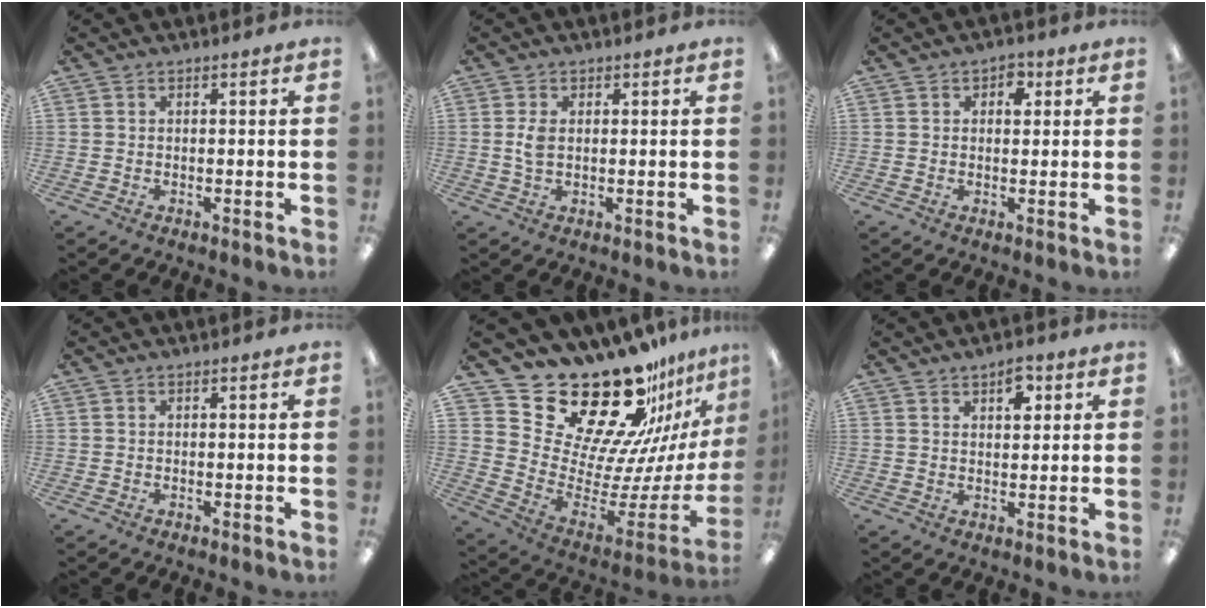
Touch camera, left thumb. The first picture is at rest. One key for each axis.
{"total": 3.4, "fx": 0.4, "fy": 2.1, "fz": 2.6, "tx": -0.053, "ty": 0.001, "tz": 0.002}
{"total": 3.3, "fx": 1.5, "fy": 2.1, "fz": 2.0, "tx": -0.019, "ty": -0.002, "tz": 0.019}
{"total": 0.0}
{"total": 28.1, "fx": 21.6, "fy": 12.0, "fz": 13.3, "tx": -0.204, "ty": -0.172, "tz": 0.404}
{"total": 4.5, "fx": 2.7, "fy": 2.3, "fz": 2.7, "tx": -0.026, "ty": -0.008, "tz": 0.042}